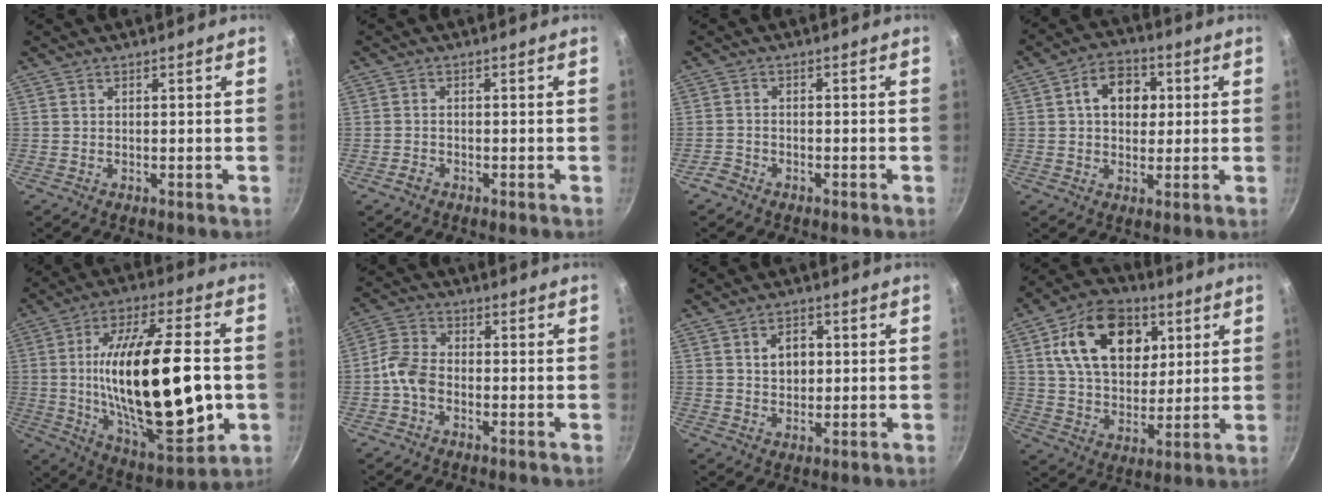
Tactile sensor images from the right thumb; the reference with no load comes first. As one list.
[{"total": 1.5, "force": [-1.1, 0.9, 0.5], "torque": [-0.012, 0.014, -0.022]}, {"total": 2.3, "force": [-1.9, 1.1, 0.6], "torque": [-0.021, 0.020, -0.036]}, {"total": 9.2, "force": [1.8, 6.8, 5.9], "torque": [-0.060, 0.006, 0.018]}, {"total": 29.6, "force": [-1.6, 11.6, 27.2], "torque": [-0.459, 0.002, -0.017]}, {"total": 5.7, "force": [-2.0, 3.9, 3.5], "torque": [-0.069, 0.028, -0.053]}, {"total": 5.3, "force": [1.1, 3.8, 3.5], "torque": [-0.039, 0.001, 0.020]}, {"total": 19.3, "force": [6.7, 13.0, 12.5], "torque": [-0.177, -0.007, 0.108]}]